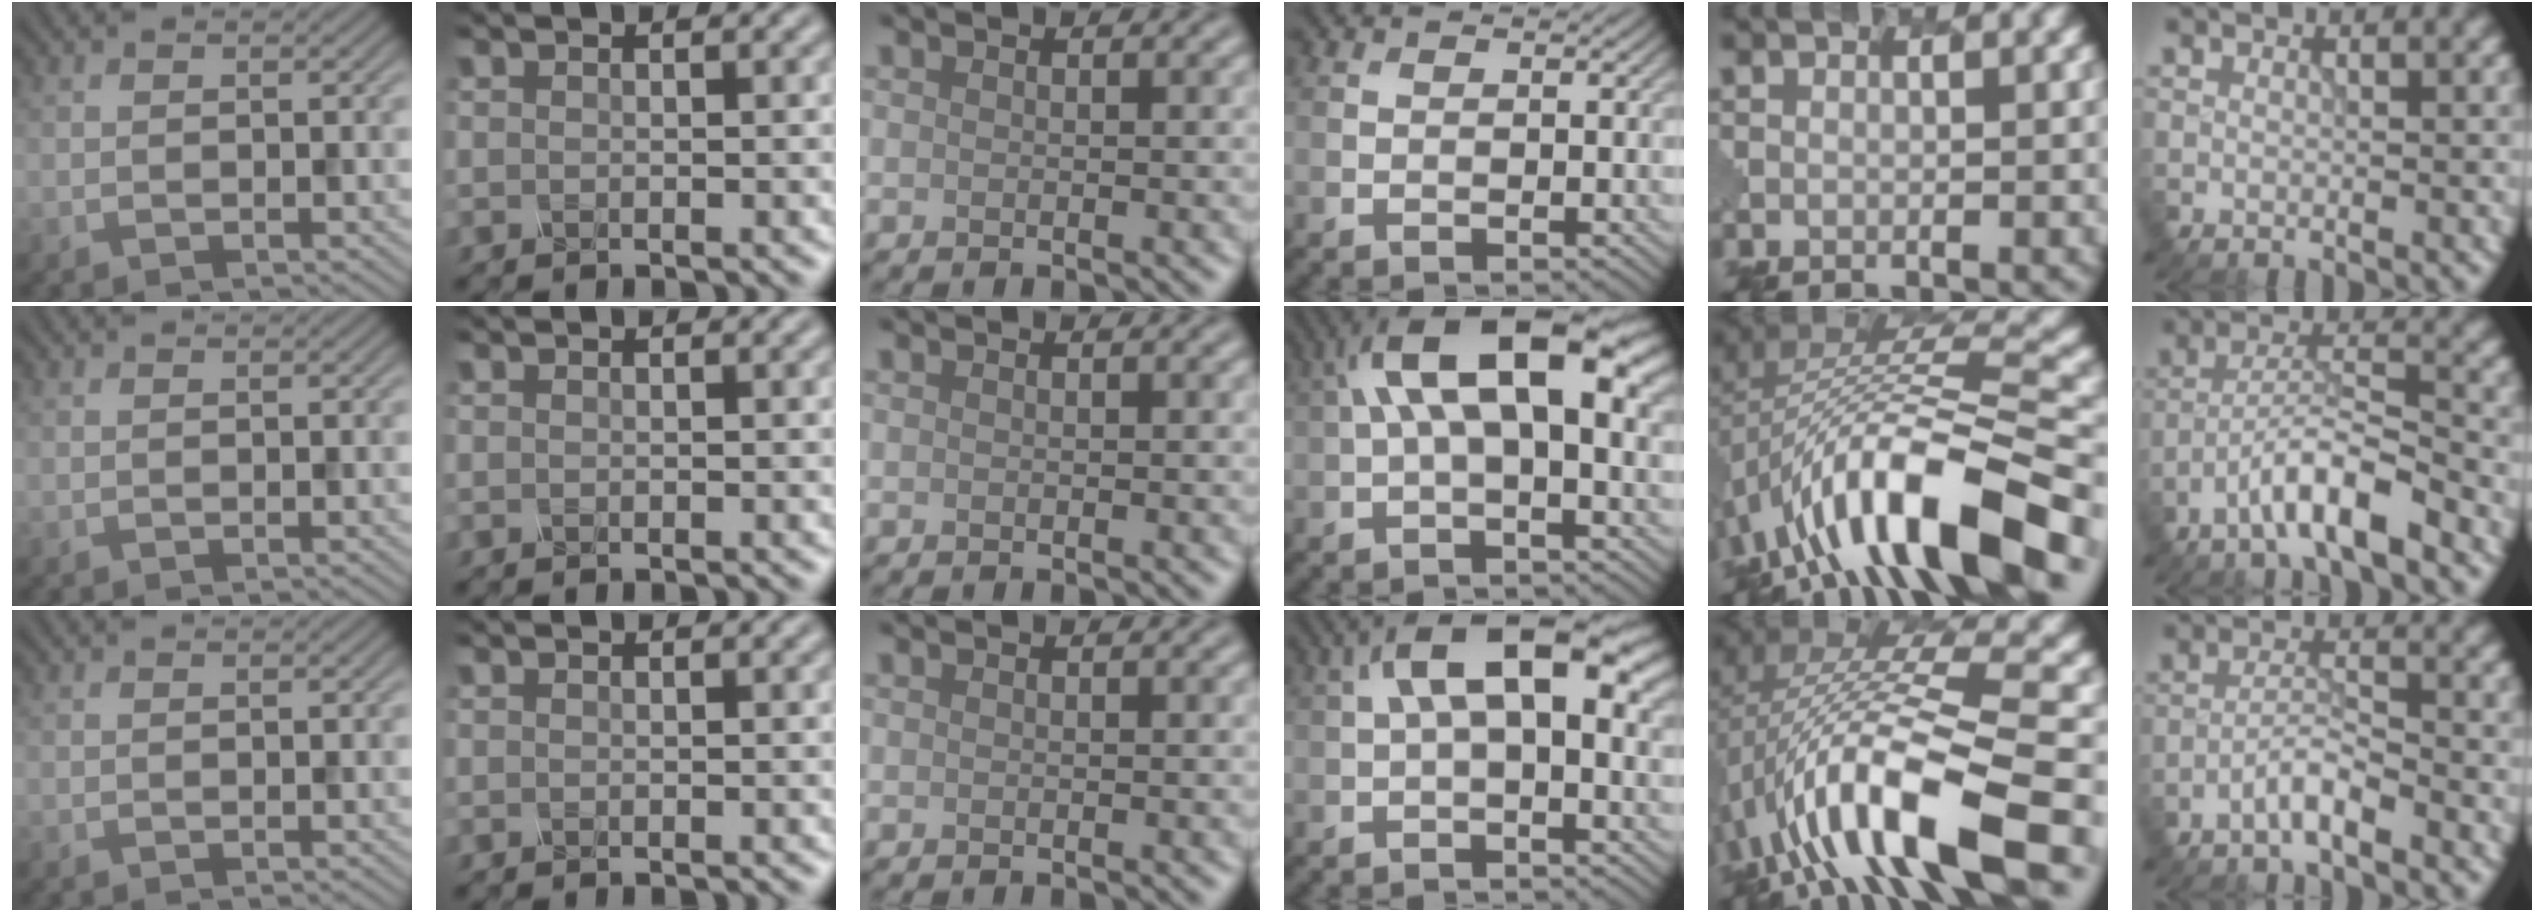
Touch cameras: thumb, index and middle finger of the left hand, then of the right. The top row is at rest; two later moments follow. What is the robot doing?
{"motion": "shake", "object": "salt shaker"}